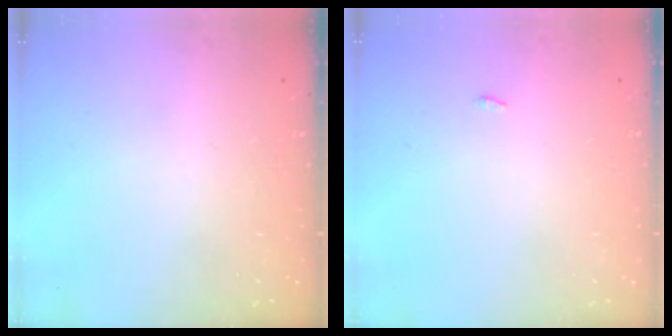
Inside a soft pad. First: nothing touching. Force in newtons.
{"total": 6.7, "press": 1.4, "slide": 6.6}